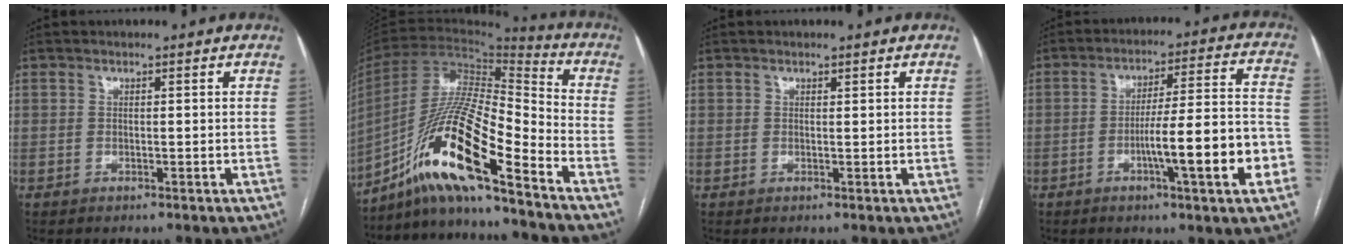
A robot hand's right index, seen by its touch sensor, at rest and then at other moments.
{"total": 17.2, "force": [-11.2, 1.0, 13.0], "torque": [-0.254, -0.003, -0.206]}
{"total": 0.0}
{"total": 14.0, "force": [-4.6, 0.5, 13.2], "torque": [-0.200, 0.007, -0.069]}